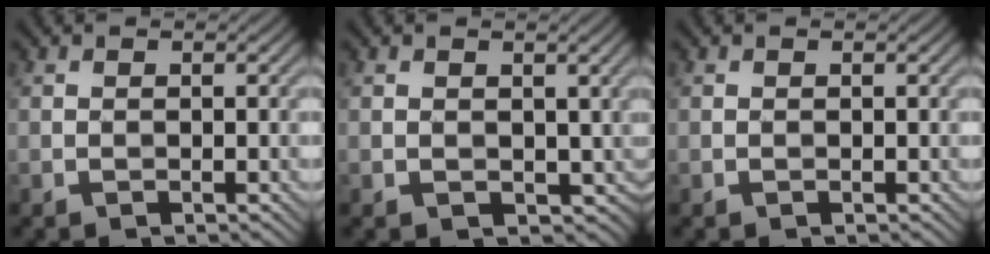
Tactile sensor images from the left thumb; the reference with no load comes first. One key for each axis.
{"total": 3.7, "fx": 0.4, "fy": 2.9, "fz": 2.3, "tx": -0.049, "ty": -0.012, "tz": 0.010}
{"total": 0.0}